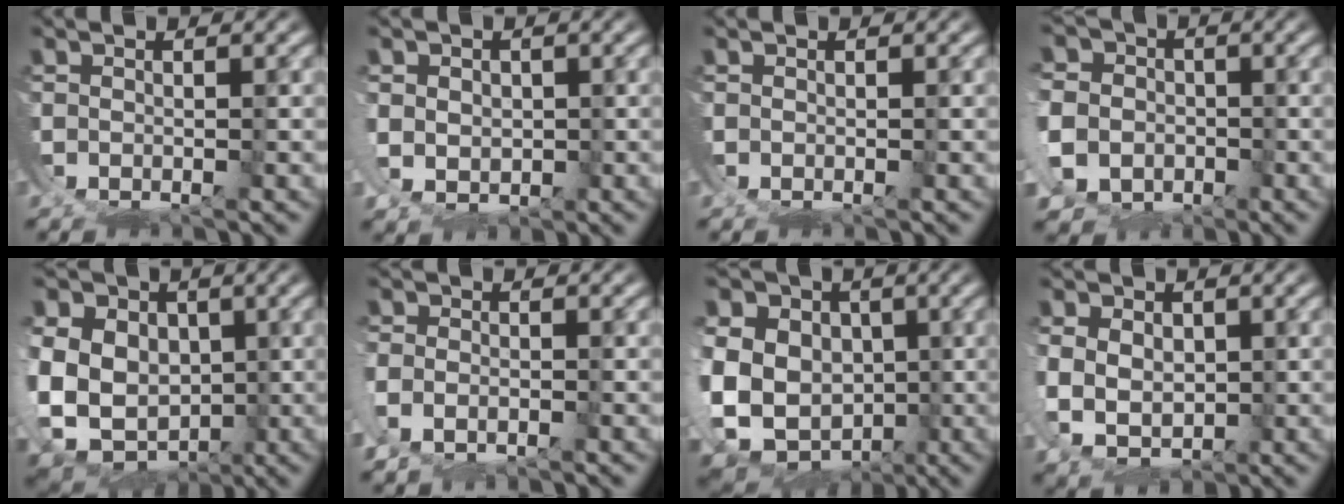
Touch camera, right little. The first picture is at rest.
{"total": 3.2, "force": [0.5, 2.3, 2.2], "torque": [-0.050, -0.020, 0.023]}
{"total": 0.0}
{"total": 8.4, "force": [-0.2, 7.3, 4.1], "torque": [-0.084, -0.028, -0.002]}
{"total": 12.6, "force": [-2.0, 10.3, 6.9], "torque": [-0.180, -0.064, -0.017]}
{"total": 2.0, "force": [-0.5, 1.2, 1.5], "torque": [-0.040, -0.009, -0.006]}
{"total": 14.5, "force": [-2.7, 12.0, 7.7], "torque": [-0.189, -0.064, -0.031]}
{"total": 6.5, "force": [0.0, 5.0, 4.1], "torque": [-0.096, -0.036, 0.017]}